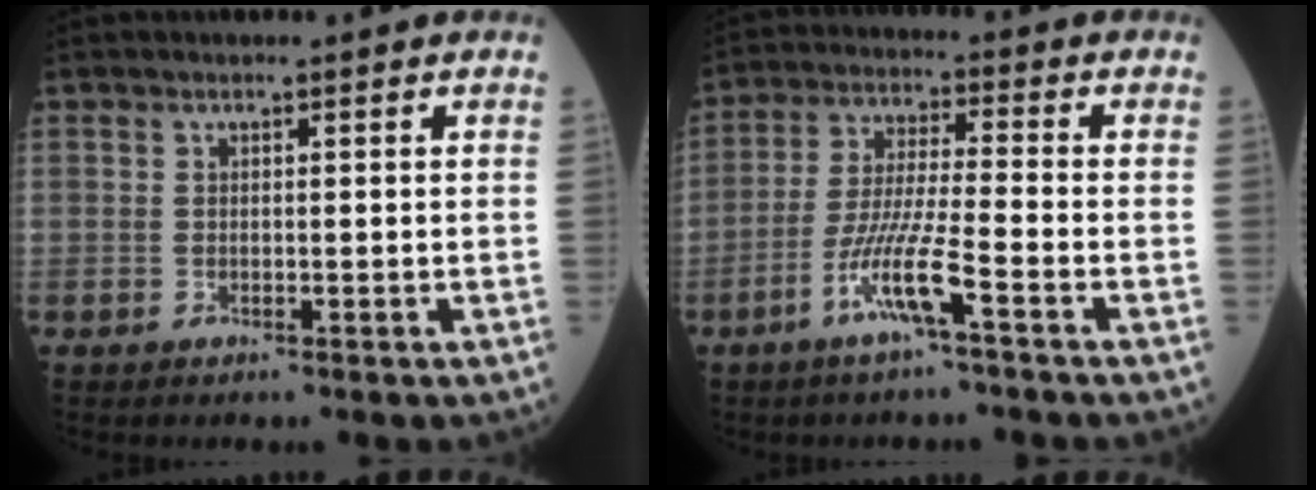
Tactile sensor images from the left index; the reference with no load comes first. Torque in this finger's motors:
{"motor_torque": [0.60, 0.35, 0.24, 0.13]}